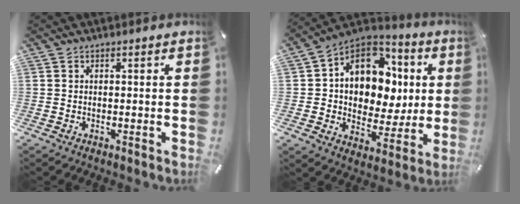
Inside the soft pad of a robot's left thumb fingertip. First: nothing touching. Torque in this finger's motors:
{"motor_torque": [2.52, 2.49, 0.60, -0.06, 0.47]}